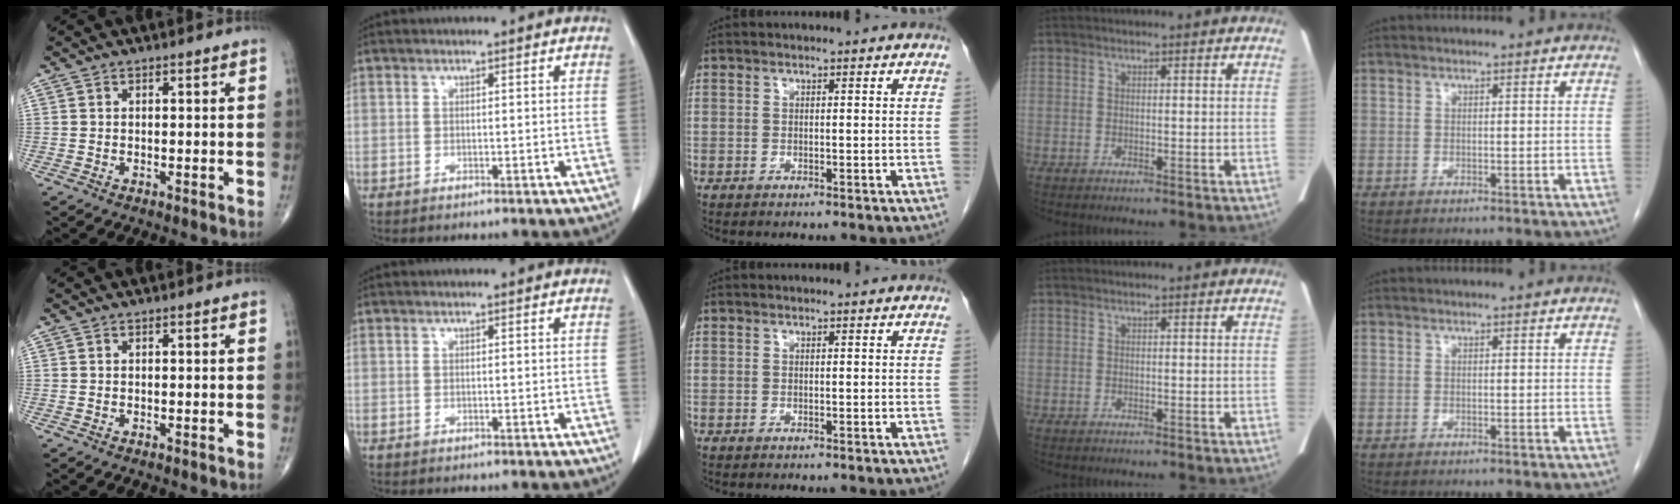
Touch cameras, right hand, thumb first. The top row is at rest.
{}